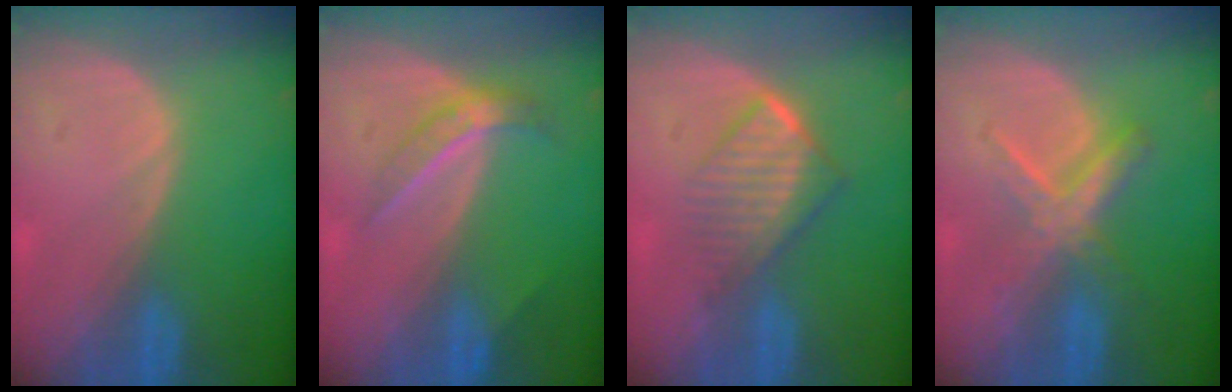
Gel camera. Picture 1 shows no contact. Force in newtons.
{"total": 4.6, "press": 4.1, "slide": 2.3}
{"total": 6.7, "press": 5.8, "slide": 3.3}
{"total": 5.6, "press": 5.5, "slide": 1.2}